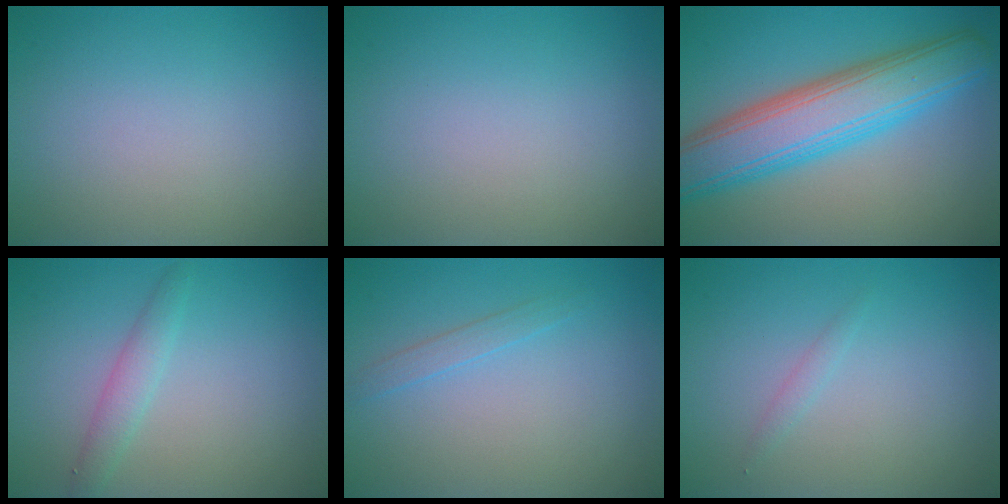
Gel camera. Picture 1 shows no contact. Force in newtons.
{"total": 0.0}
{"total": 8.6, "press": 8.6, "slide": 0.1}
{"total": 1.9, "press": 1.9, "slide": 0.1}
{"total": 1.1, "press": 1.1, "slide": 0.1}
{"total": 0.8, "press": 0.8, "slide": 0.0}